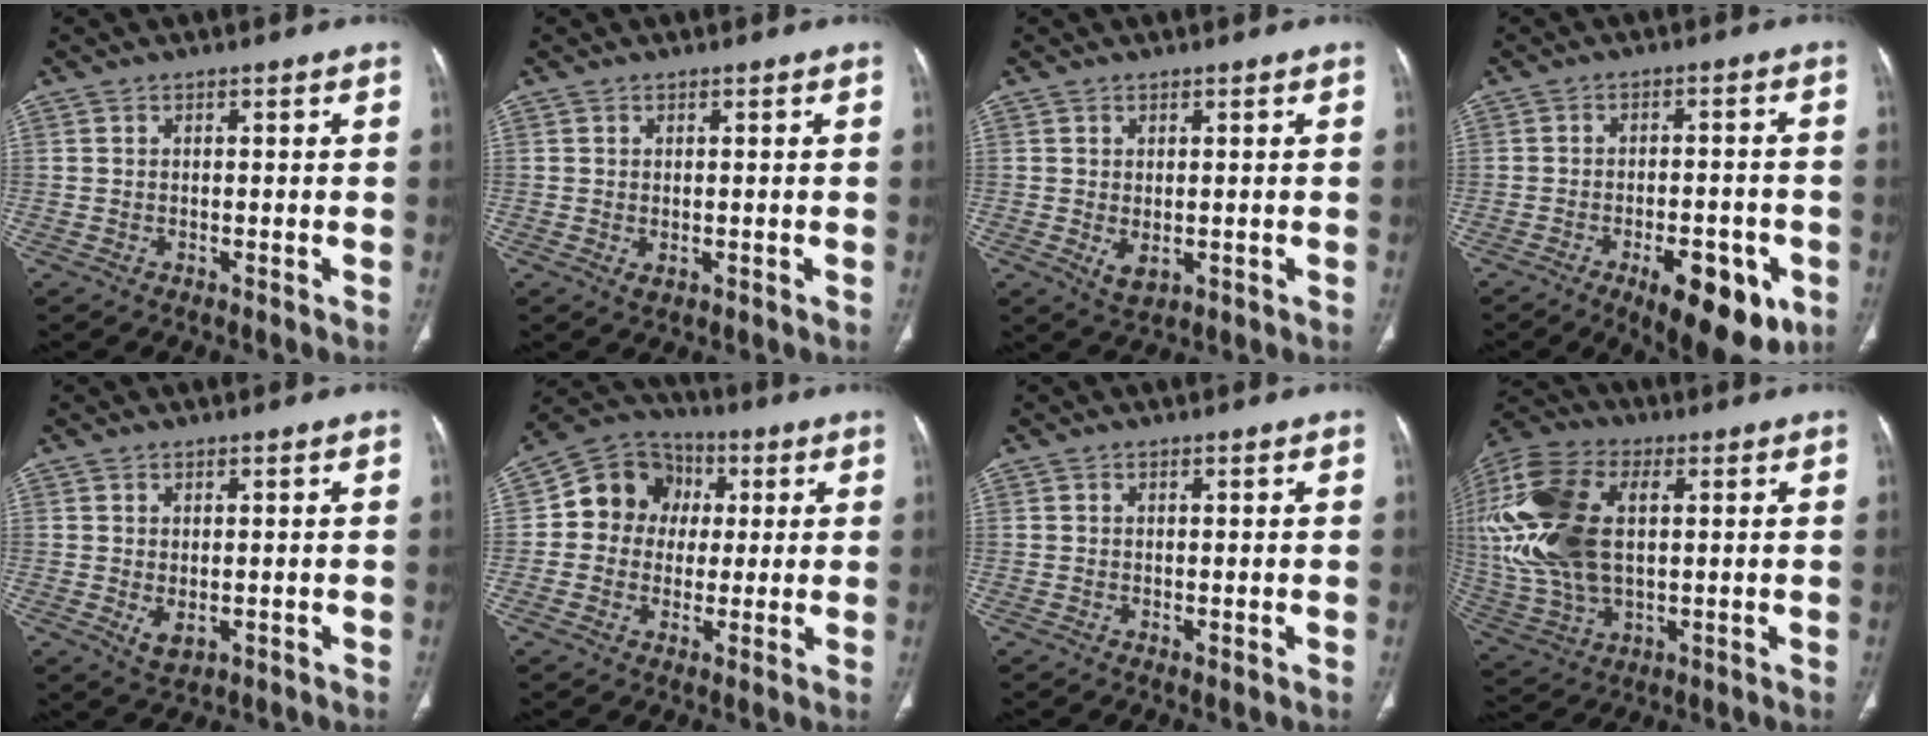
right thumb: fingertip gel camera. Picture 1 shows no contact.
{"total": 1.3, "force": [-0.2, 0.8, 1.0], "torque": [-0.018, -0.004, 0.002]}
{"total": 3.2, "force": [-0.5, 1.8, 2.6], "torque": [-0.039, -0.006, 0.006]}
{"total": 13.8, "force": [-6.2, 5.8, 10.9], "torque": [-0.127, 0.013, -0.077]}
{"total": 3.0, "force": [-0.4, 1.7, 2.5], "torque": [-0.038, -0.006, 0.006]}
{"total": 11.6, "force": [1.3, 10.4, 4.9], "torque": [-0.046, 0.018, 0.010]}
{"total": 0.6, "force": [0.0, 0.2, 0.6], "torque": [-0.015, -0.005, 0.001]}
{"total": 23.7, "force": [4.1, 13.6, 19.0], "torque": [-0.434, 0.000, 0.077]}